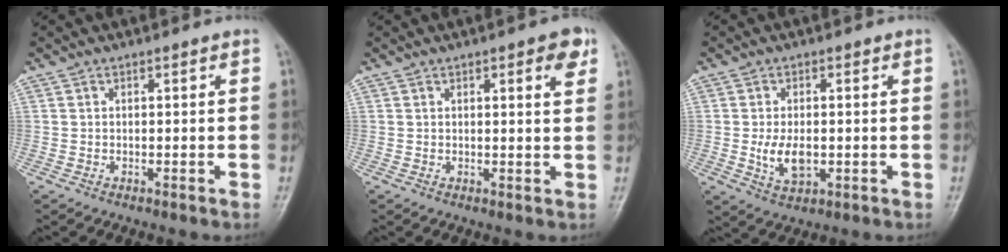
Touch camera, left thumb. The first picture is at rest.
{"total": 4.2, "force": [2.1, 1.3, 3.4], "torque": [-0.034, -0.007, 0.023]}
{"total": 5.9, "force": [-0.6, 3.5, 4.7], "torque": [-0.080, -0.009, -0.006]}